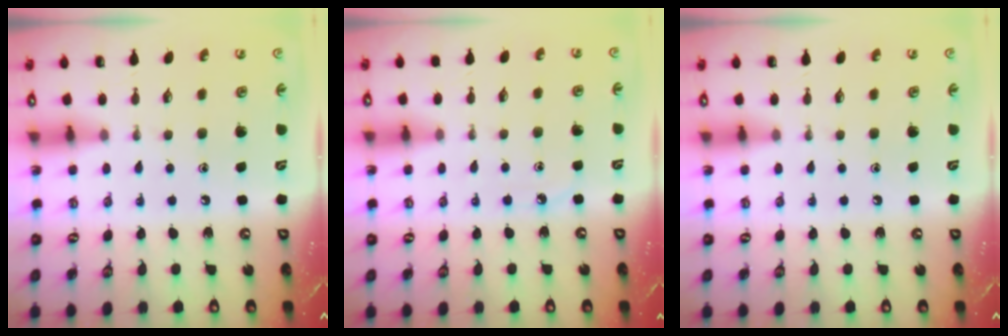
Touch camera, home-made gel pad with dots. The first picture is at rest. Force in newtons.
{"total": 4.3, "press": 4.3, "slide": 0.3}
{"total": 0.0}